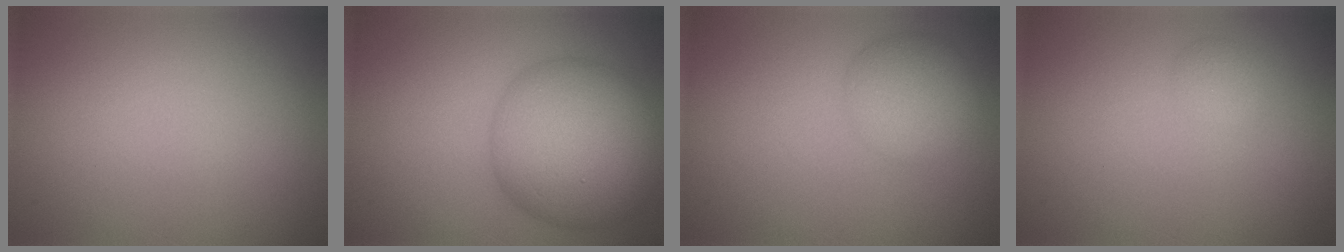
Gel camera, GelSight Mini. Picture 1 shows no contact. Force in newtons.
{"total": 9.5, "press": 9.5, "slide": 0.2}
{"total": 3.8, "press": 3.8, "slide": 0.4}
{"total": 1.0, "press": 1.0, "slide": 0.1}